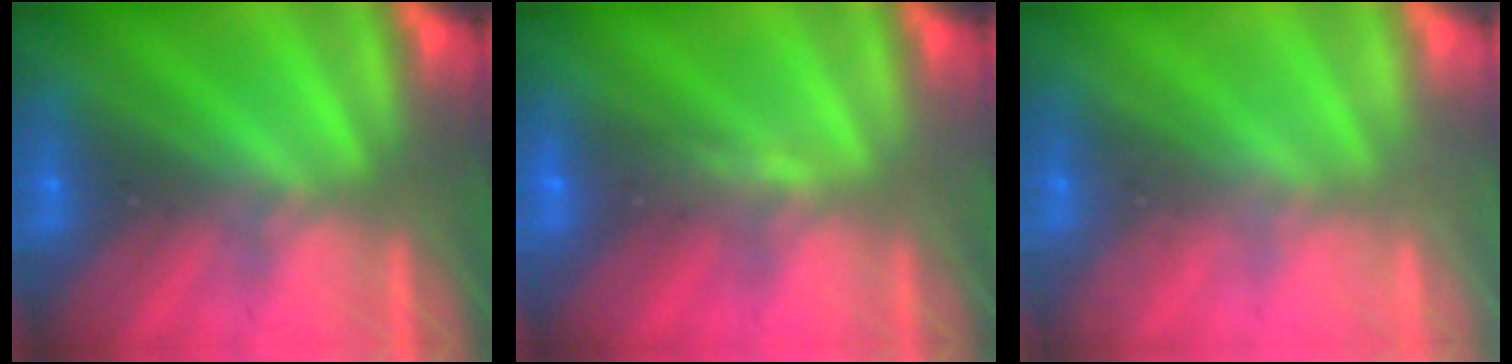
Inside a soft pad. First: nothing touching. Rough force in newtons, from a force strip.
{"total": 4.5}
{"total": 2.3}